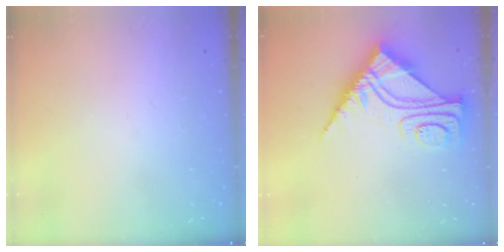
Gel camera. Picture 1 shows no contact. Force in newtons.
{"total": 10.9, "press": 10.9, "slide": 1.3}